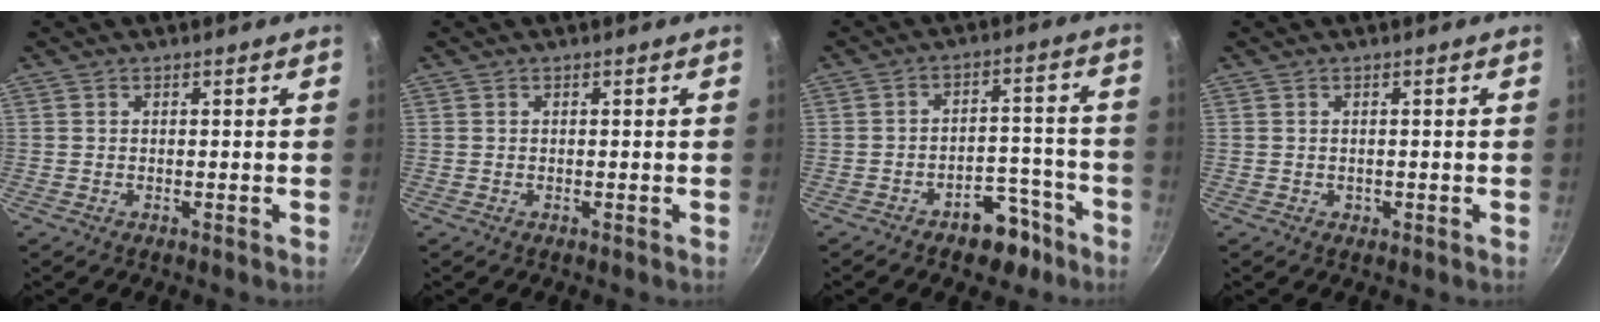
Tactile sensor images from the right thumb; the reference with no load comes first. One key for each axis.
{"total": 0.0}
{"total": 8.4, "fx": -5.5, "fy": 4.8, "fz": 4.3, "tx": -0.034, "ty": 0.055, "tz": -0.080}
{"total": 0.6, "fx": -0.1, "fy": 0.6, "fz": 0.2, "tx": -0.002, "ty": 0.002, "tz": -0.001}